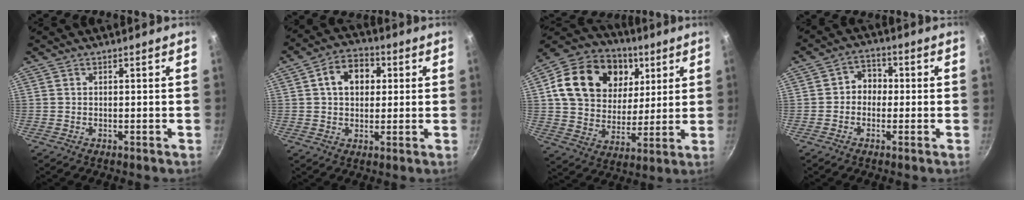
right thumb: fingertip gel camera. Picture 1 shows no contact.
{"total": 9.2, "force": [2.1, 6.7, 5.9], "torque": [-0.065, 0.013, 0.022]}
{"total": 22.6, "force": [7.5, 17.0, 12.9], "torque": [-0.206, -0.005, 0.127]}
{"total": 4.9, "force": [-0.3, 4.2, 2.5], "torque": [-0.006, 0.015, -0.015]}